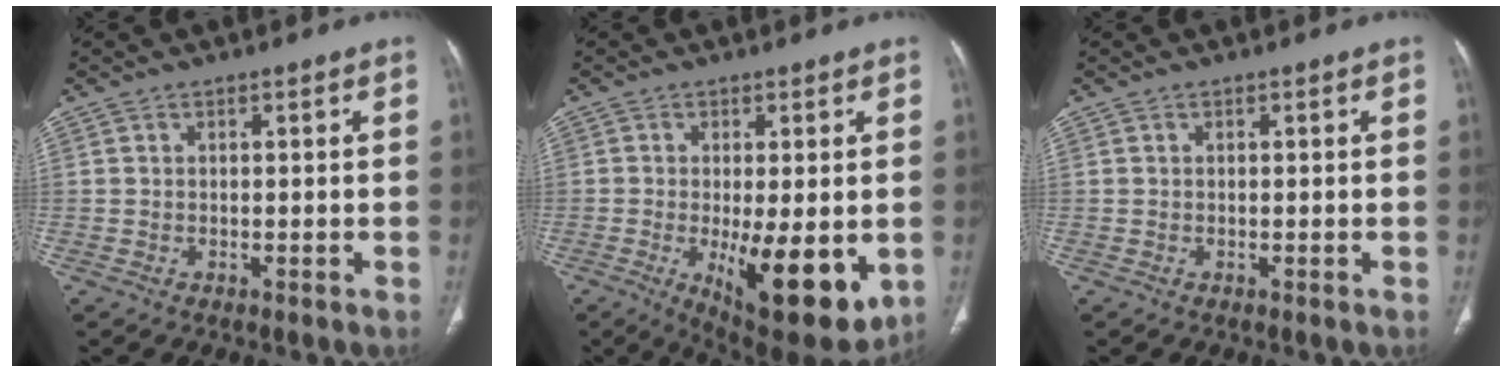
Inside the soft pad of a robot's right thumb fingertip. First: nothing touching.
{"total": 14.9, "force": [-3.2, 5.5, 13.4], "torque": [-0.187, -0.029, -0.031]}
{"total": 0.0}